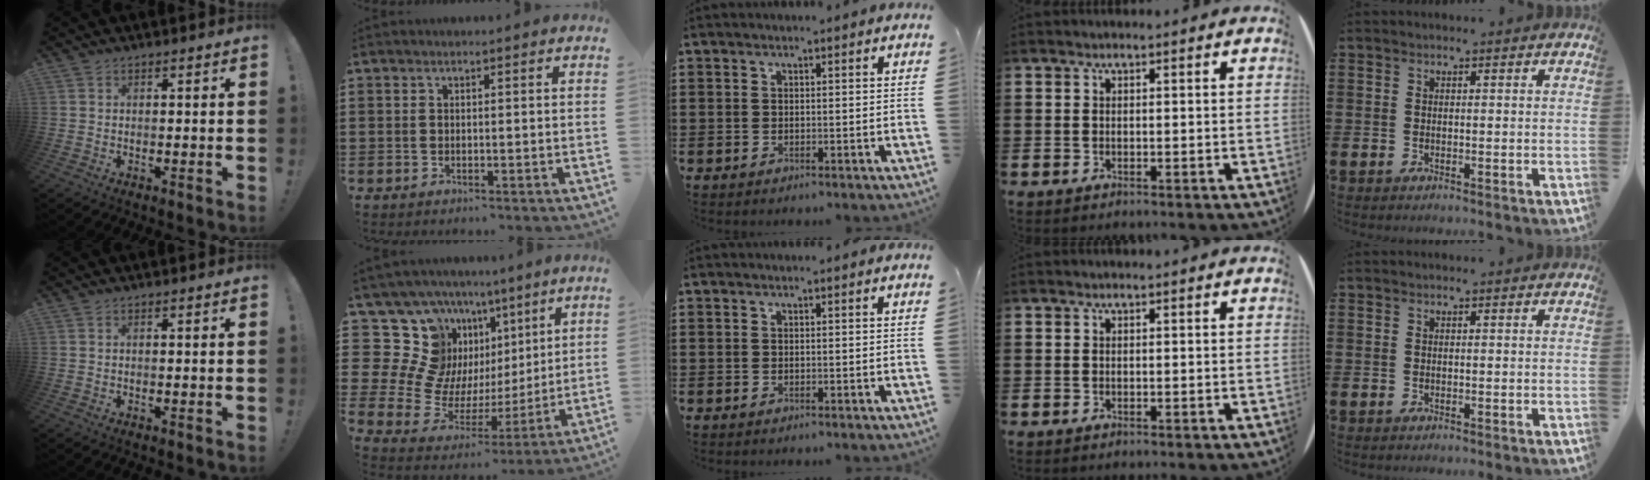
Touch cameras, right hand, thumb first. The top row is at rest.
{"index": {"total": 14.5, "force": [3.9, 13.1, 4.9], "torque": [-0.165, -0.048, 0.092]}}